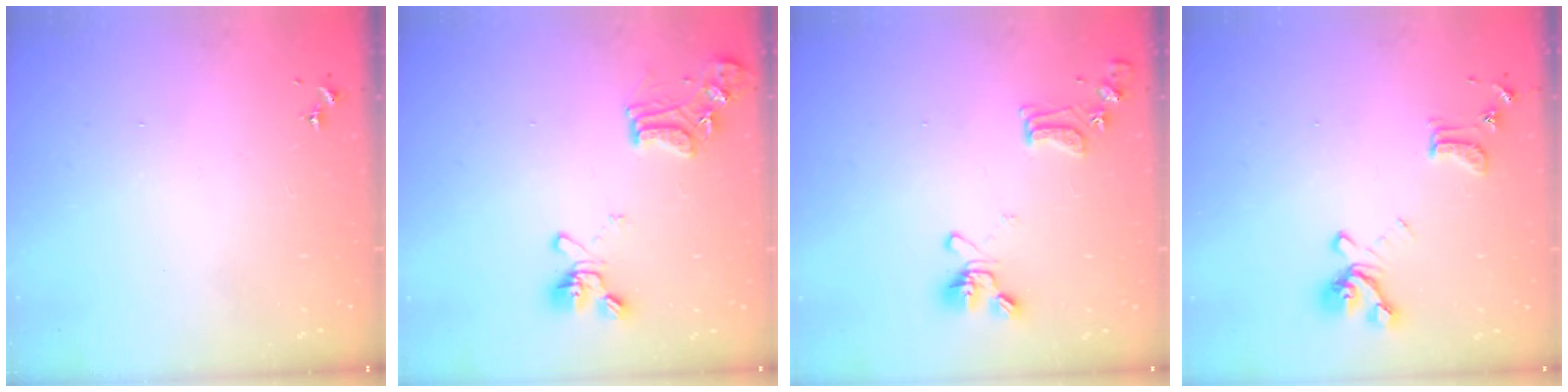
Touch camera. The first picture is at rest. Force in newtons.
{"total": 16.0, "press": 15.8, "slide": 1.9}
{"total": 13.1, "press": 13.0, "slide": 1.9}
{"total": 14.3, "press": 14.2, "slide": 1.4}